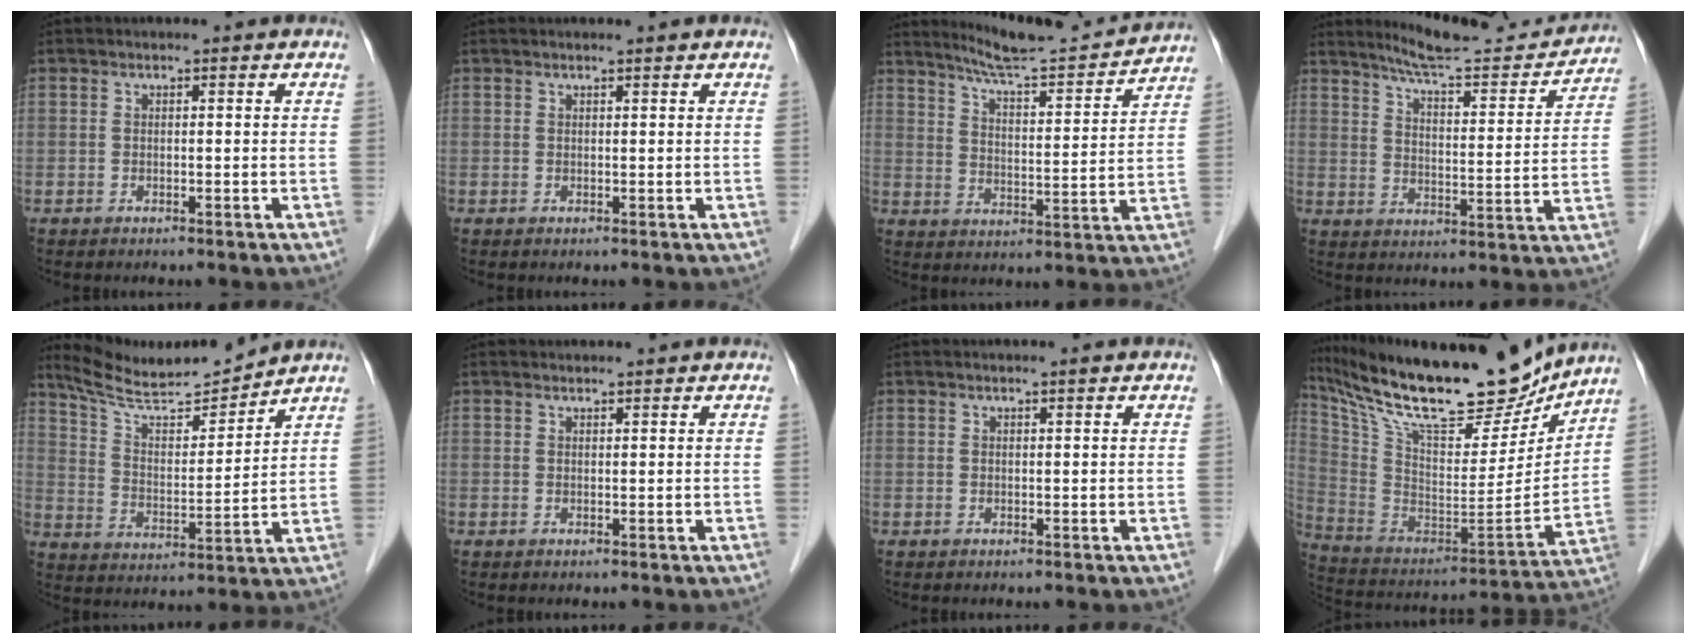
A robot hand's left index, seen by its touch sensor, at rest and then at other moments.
{"total": 1.2, "force": [1.0, 0.0, 0.7], "torque": [-0.011, 0.008, 0.016]}
{"total": 13.8, "force": [13.2, -0.1, 4.0], "torque": [-0.067, -0.009, 0.193]}
{"total": 14.9, "force": [14.2, 1.0, 4.1], "torque": [-0.062, -0.027, 0.195]}
{"total": 10.6, "force": [10.4, 0.0, 2.2], "torque": [-0.048, -0.002, 0.192]}
{"total": 0.9, "force": [0.9, -0.1, 0.1], "torque": [-0.005, 0.007, 0.018]}
{"total": 0.8, "force": [0.6, -0.1, 0.5], "torque": [-0.013, 0.001, 0.012]}
{"total": 25.6, "force": [21.5, 6.2, 12.4], "torque": [-0.235, -0.013, 0.349]}